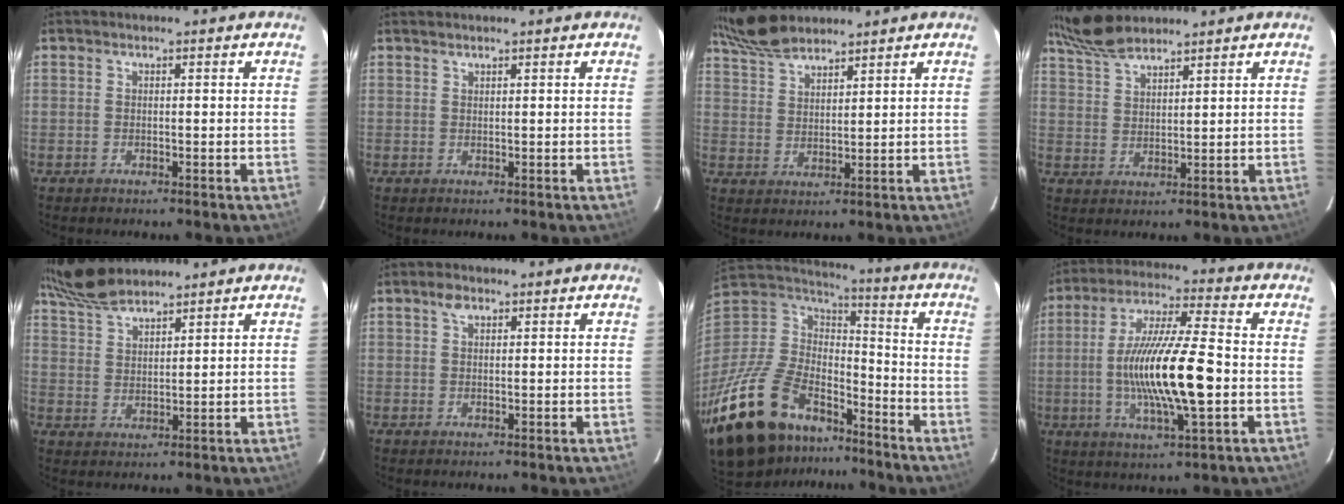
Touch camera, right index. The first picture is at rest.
{"total": 0.8, "force": [0.8, 0.0, 0.1], "torque": [-0.002, 0.002, 0.016]}
{"total": 9.1, "force": [8.1, 2.2, 3.5], "torque": [-0.077, 0.023, 0.158]}
{"total": 8.5, "force": [7.5, 1.8, 3.5], "torque": [-0.077, 0.021, 0.148]}
{"total": 9.5, "force": [8.5, 2.1, 3.7], "torque": [-0.078, 0.024, 0.165]}
{"total": 2.1, "force": [1.2, 1.1, 1.2], "torque": [-0.021, 0.008, 0.022]}
{"total": 30.0, "force": [-19.9, 15.5, 16.3], "torque": [-0.355, -0.017, -0.316]}
{"total": 16.9, "force": [-2.3, 2.5, 16.6], "torque": [-0.313, -0.006, -0.043]}